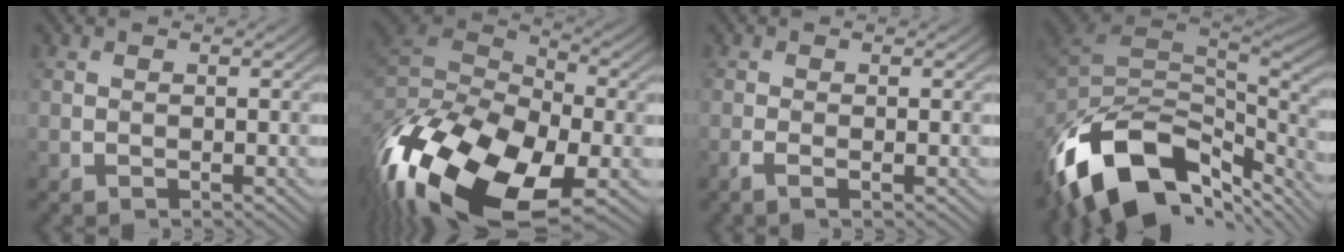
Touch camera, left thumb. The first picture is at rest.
{"total": 20.2, "force": [-9.3, 10.6, 14.4], "torque": [-0.339, -0.046, -0.139]}
{"total": 1.6, "force": [-0.7, 0.2, 1.5], "torque": [-0.032, 0.002, -0.019]}
{"total": 16.9, "force": [-9.3, 8.7, 11.1], "torque": [-0.252, -0.015, -0.166]}